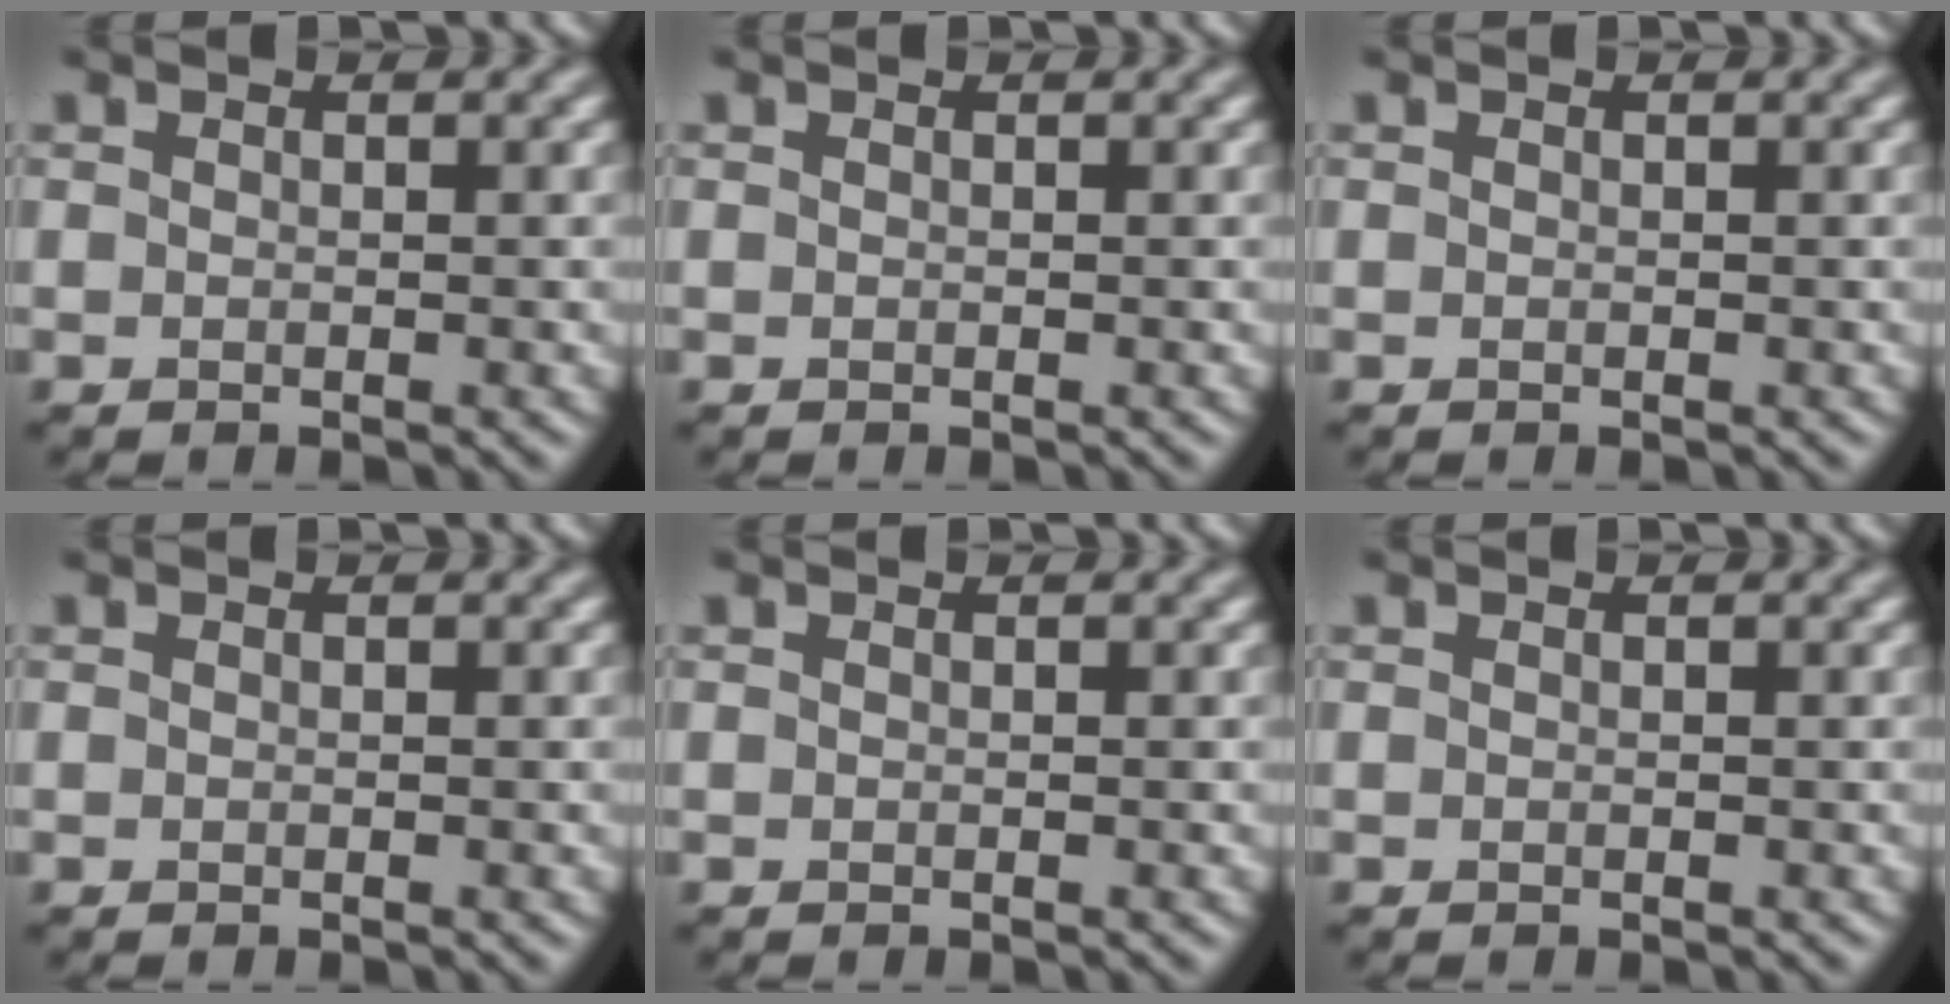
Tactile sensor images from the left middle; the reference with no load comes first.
{"total": 0.0}
{"total": 0.0}
{"total": 0.0}
{"total": 0.0}
{"total": 0.0}